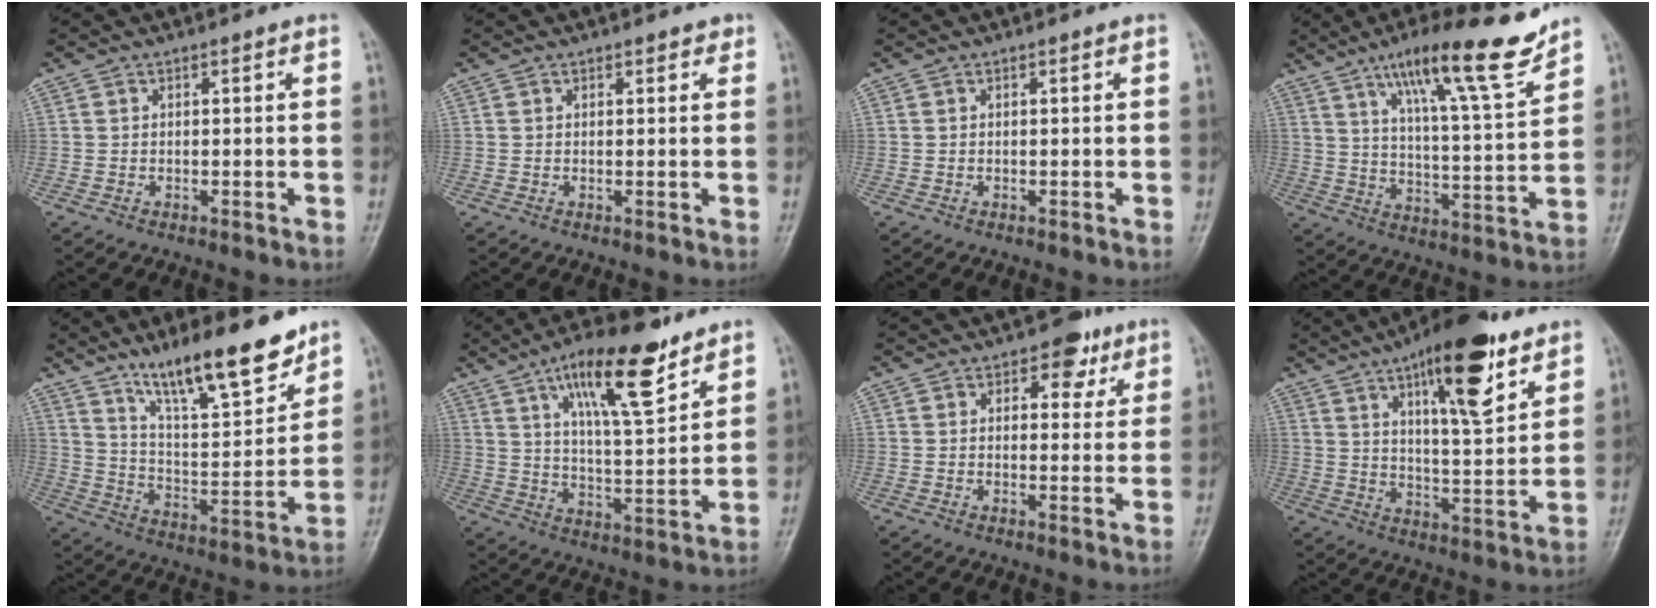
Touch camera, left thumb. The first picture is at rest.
{"total": 1.2, "force": [0.9, 0.7, 0.5], "torque": [0.004, -0.004, 0.006]}
{"total": 0.0}
{"total": 17.9, "force": [12.6, 2.5, 12.5], "torque": [-0.175, -0.067, 0.200]}
{"total": 17.3, "force": [12.8, 4.1, 10.9], "torque": [-0.149, -0.082, 0.224]}
{"total": 16.1, "force": [9.7, 4.8, 11.9], "torque": [-0.173, -0.047, 0.164]}
{"total": 5.7, "force": [3.0, 3.6, 3.2], "torque": [-0.005, -0.010, 0.034]}
{"total": 17.8, "force": [10.2, 5.5, 13.5], "torque": [-0.178, -0.048, 0.158]}